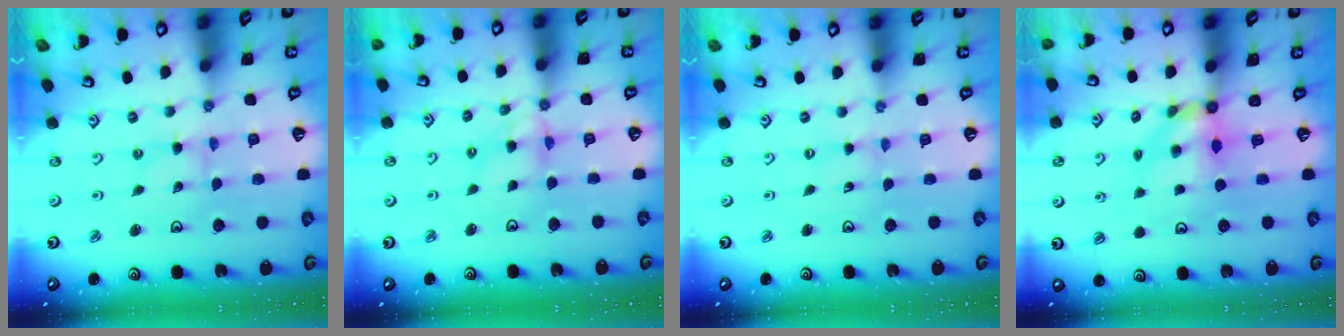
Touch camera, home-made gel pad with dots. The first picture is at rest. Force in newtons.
{"total": 6.7, "press": 6.6, "slide": 0.5}
{"total": 0.6, "press": 0.6, "slide": 0.1}
{"total": 5.5, "press": 5.5, "slide": 0.2}